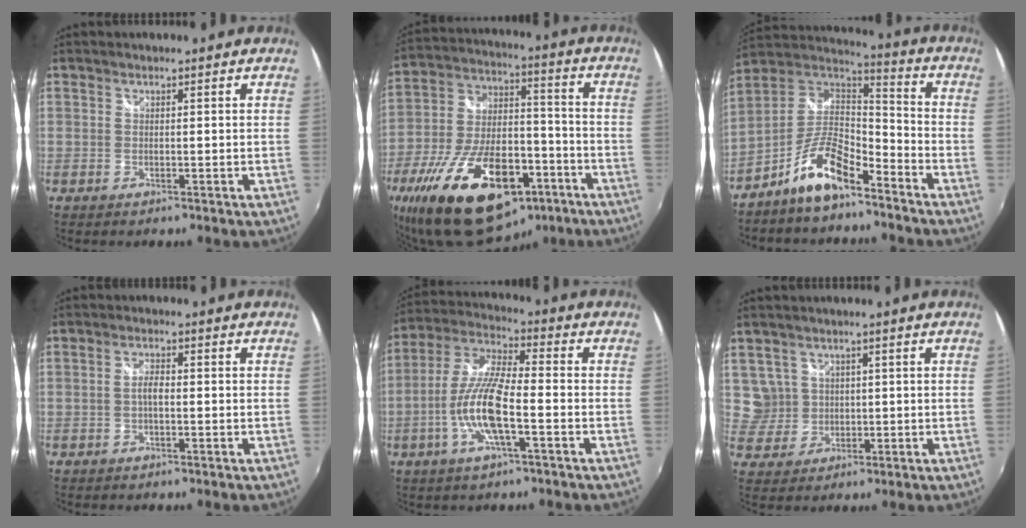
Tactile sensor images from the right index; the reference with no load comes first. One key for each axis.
{"total": 27.4, "fx": -15.6, "fy": 13.4, "fz": 18.1, "tx": -0.355, "ty": -0.016, "tz": -0.241}
{"total": 12.3, "fx": -8.0, "fy": 4.2, "fz": 8.3, "tx": -0.180, "ty": 0.014, "tz": -0.151}
{"total": 2.1, "fx": -0.4, "fy": 0.7, "fz": 1.9, "tx": -0.037, "ty": 0.005, "tz": -0.009}
{"total": 12.0, "fx": -3.8, "fy": 2.5, "fz": 11.1, "tx": -0.232, "ty": -0.003, "tz": -0.073}
{"total": 4.9, "fx": 1.2, "fy": 4.7, "fz": 0.3, "tx": -0.001, "ty": 0.011, "tz": 0.029}